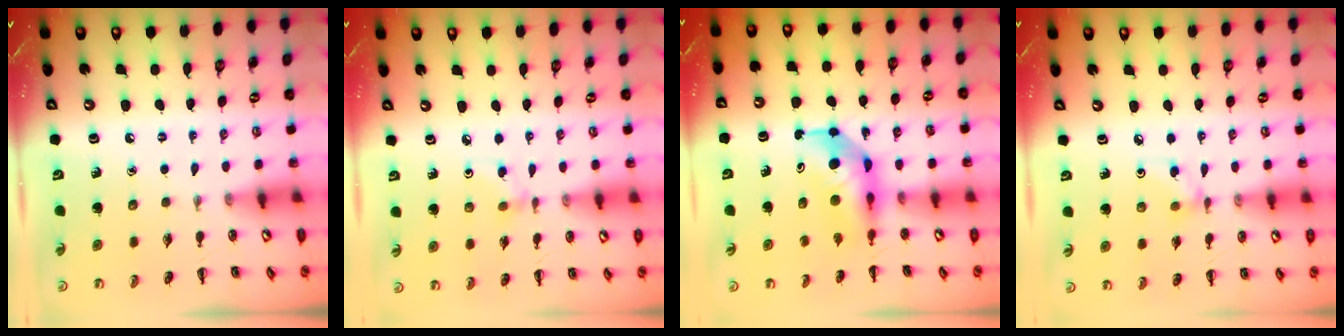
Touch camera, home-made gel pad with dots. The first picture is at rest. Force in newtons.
{"total": 2.9, "press": 2.8, "slide": 0.7}
{"total": 5.6, "press": 5.5, "slide": 1.2}
{"total": 3.7, "press": 3.5, "slide": 1.1}